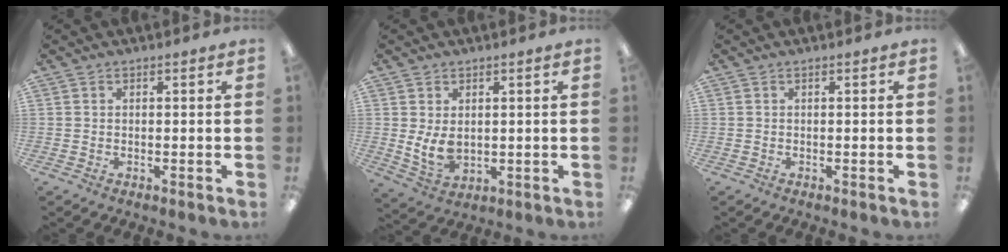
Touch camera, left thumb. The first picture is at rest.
{"total": 7.0, "force": [0.6, 4.6, 5.2], "torque": [-0.101, -0.008, 0.011]}
{"total": 0.0}